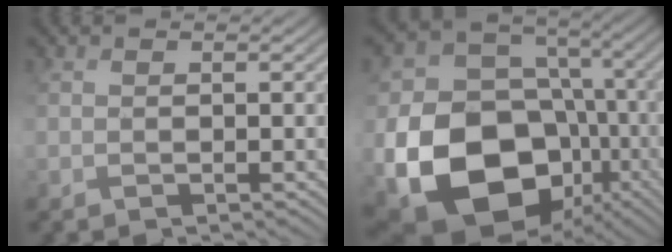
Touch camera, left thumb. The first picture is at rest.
{"total": 18.2, "force": [-5.0, 14.9, 9.2], "torque": [-0.208, -0.049, -0.066]}